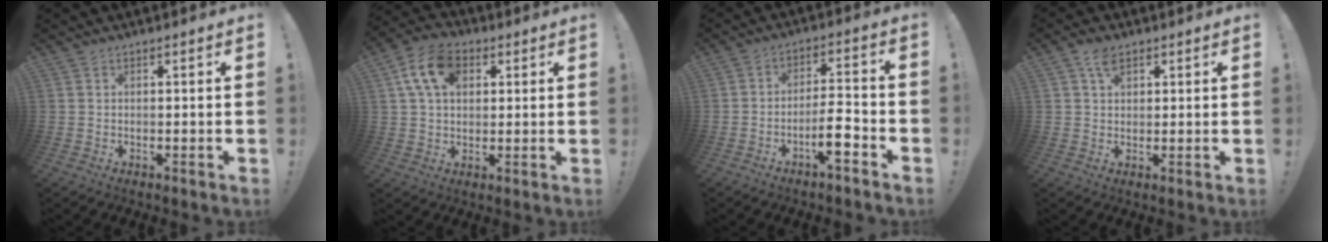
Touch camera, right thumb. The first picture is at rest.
{"total": 12.3, "force": [4.5, 8.3, 7.8], "torque": [-0.142, 0.004, 0.088]}
{"total": 8.7, "force": [-4.4, 2.3, 7.2], "torque": [-0.115, 0.021, -0.075]}
{"total": 5.4, "force": [2.5, 3.5, 3.3], "torque": [-0.064, 0.004, 0.048]}